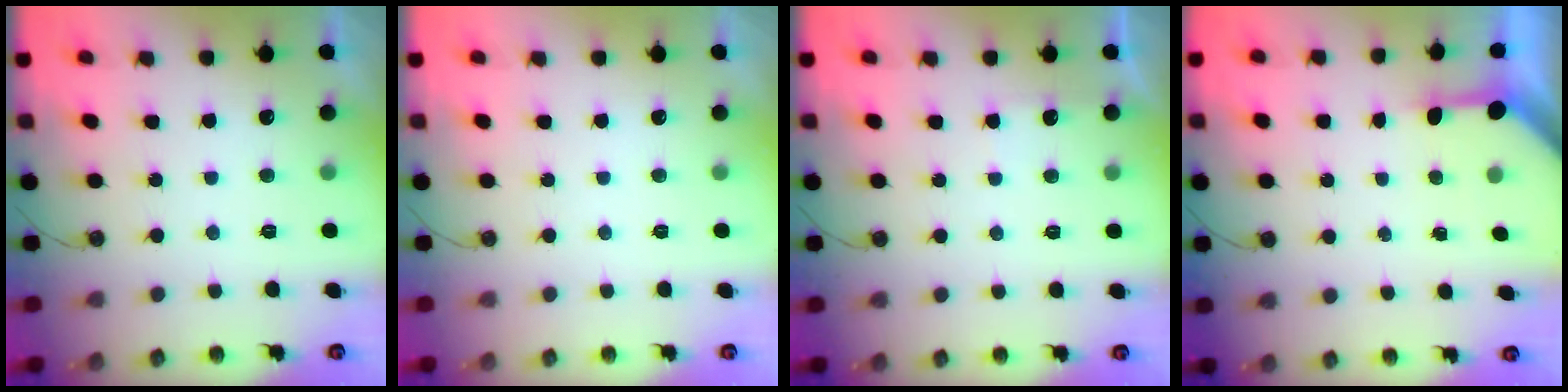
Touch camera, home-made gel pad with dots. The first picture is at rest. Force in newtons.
{"total": 0.0}
{"total": 2.4, "press": 2.3, "slide": 0.4}
{"total": 3.5, "press": 3.5, "slide": 0.4}